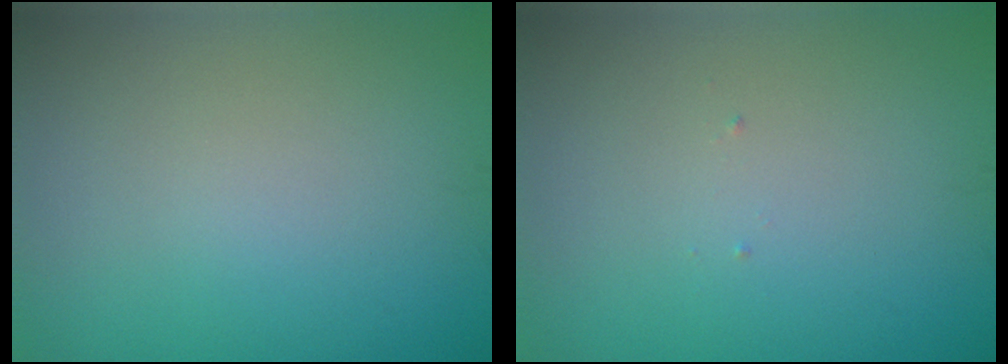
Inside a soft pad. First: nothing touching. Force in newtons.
{"total": 0.0}